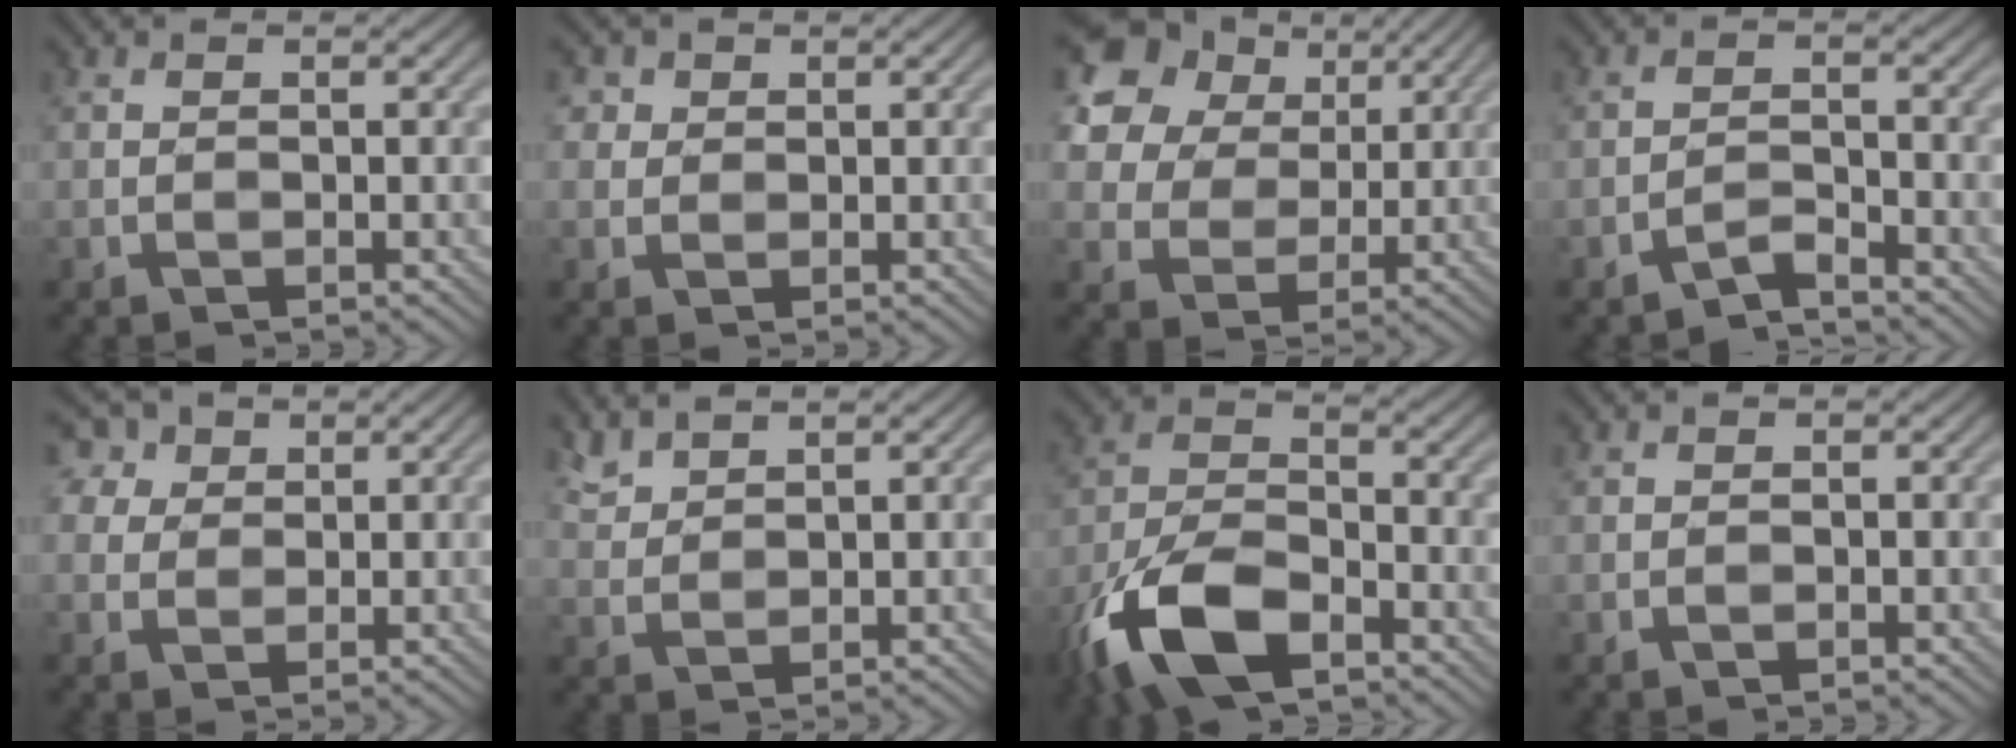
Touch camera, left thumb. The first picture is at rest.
{"total": 2.7, "force": [1.4, 2.2, 0.6], "torque": [-0.024, 0.000, 0.025]}
{"total": 12.9, "force": [6.8, 9.2, 6.0], "torque": [-0.153, 0.039, 0.114]}
{"total": 2.2, "force": [-2.2, -0.1, 0.6], "torque": [-0.009, 0.011, -0.048]}
{"total": 4.8, "force": [2.6, 3.7, 1.7], "torque": [-0.065, 0.009, 0.052]}
{"total": 3.2, "force": [3.0, 0.9, 0.8], "torque": [-0.027, 0.008, 0.071]}
{"total": 11.9, "force": [-7.2, 5.2, 7.9], "torque": [-0.177, -0.011, -0.156]}
{"total": 0.0}